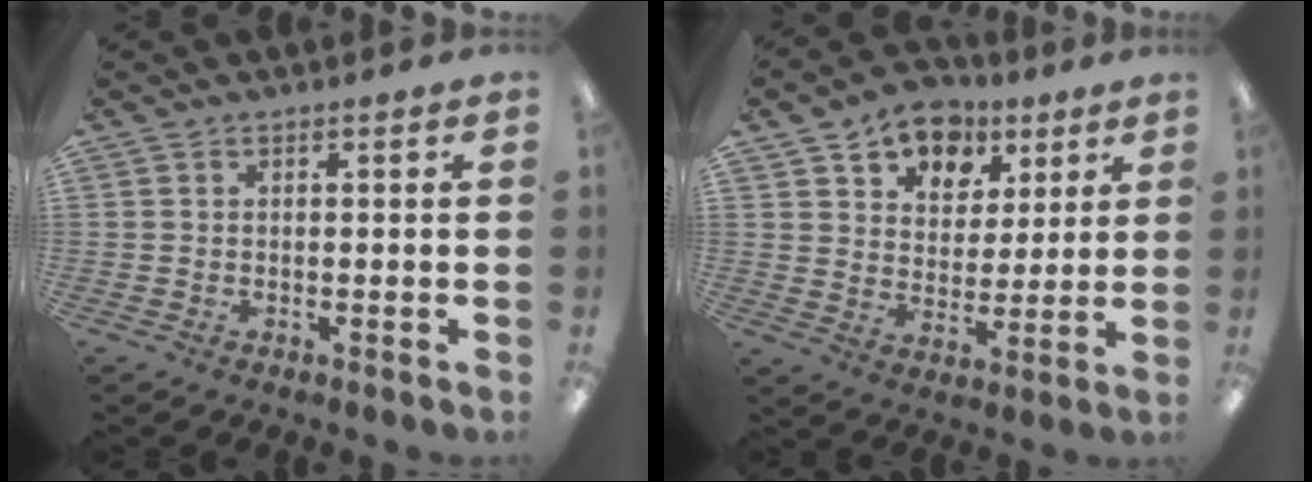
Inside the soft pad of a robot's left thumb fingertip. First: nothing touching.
{"total": 10.3, "force": [7.4, 6.8, 2.1], "torque": [-0.042, -0.050, 0.137]}